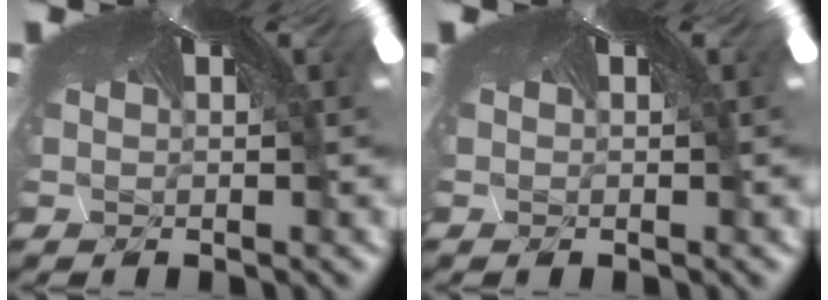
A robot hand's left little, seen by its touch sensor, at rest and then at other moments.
{"total": 0.0}